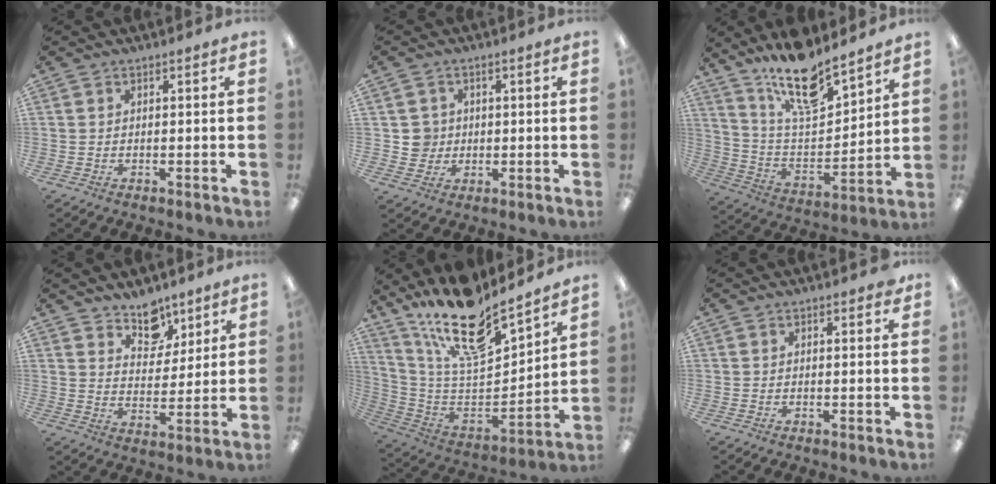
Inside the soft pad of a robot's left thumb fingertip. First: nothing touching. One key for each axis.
{"total": 4.4, "fx": 0.6, "fy": 4.3, "fz": 0.3, "tx": 0.007, "ty": 0.001, "tz": 0.007}
{"total": 17.7, "fx": 14.2, "fy": 5.4, "fz": 9.1, "tx": -0.162, "ty": -0.090, "tz": 0.245}
{"total": 9.3, "fx": 7.3, "fy": 5.3, "fz": 2.1, "tx": -0.018, "ty": -0.054, "tz": 0.132}
{"total": 20.0, "fx": 16.1, "fy": 6.0, "fz": 10.1, "tx": -0.185, "ty": -0.119, "tz": 0.279}
{"total": 0.8, "fx": 0.6, "fy": 0.4, "fz": 0.4, "tx": 0.006, "ty": -0.005, "tz": 0.007}